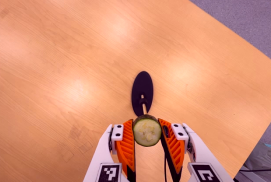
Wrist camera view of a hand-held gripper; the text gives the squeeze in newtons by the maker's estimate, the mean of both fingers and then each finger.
{"total": 11.3, "left": 11.5, "right": 11.0}